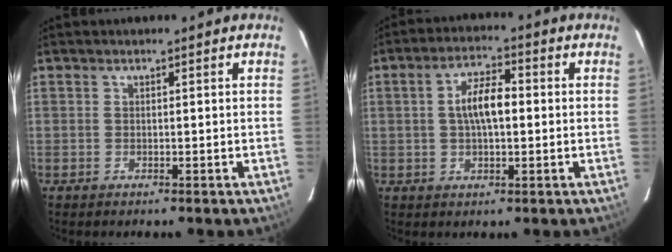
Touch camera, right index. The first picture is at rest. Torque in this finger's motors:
{"motor_torque": [0.45, 0.00, 0.31, 0.05]}